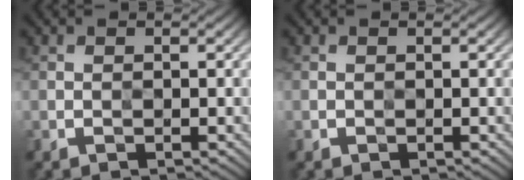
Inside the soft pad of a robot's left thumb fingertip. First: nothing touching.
{"total": 0.0}